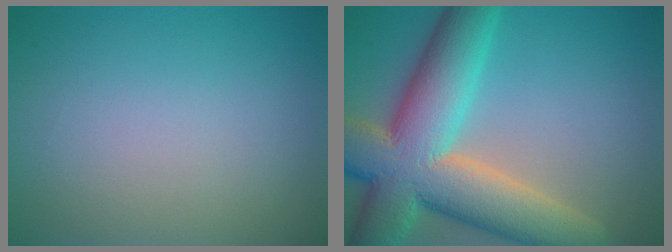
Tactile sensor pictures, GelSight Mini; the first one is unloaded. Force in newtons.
{"total": 13.3, "press": 13.3, "slide": 1.1}